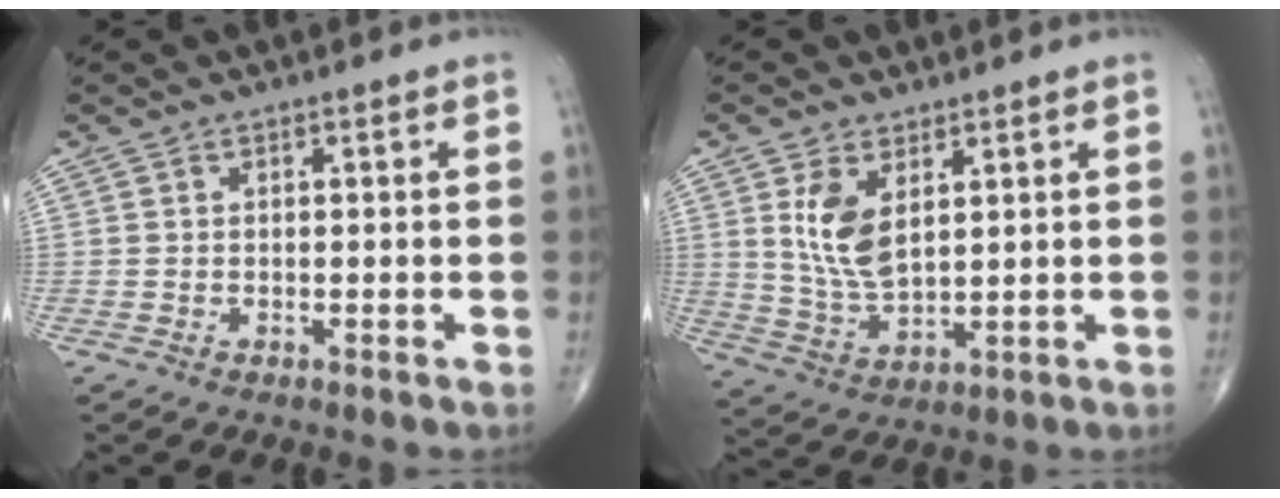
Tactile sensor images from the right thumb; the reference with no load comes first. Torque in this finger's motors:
{"motor_torque": [-0.53, 1.02, 0.71, 0.19, 0.02]}